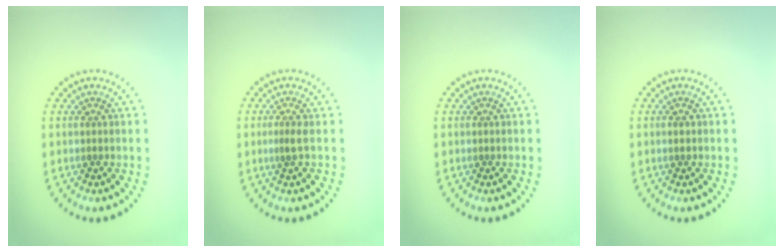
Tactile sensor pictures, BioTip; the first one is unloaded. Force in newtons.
{"total": 0.8, "press": 0.5, "slide": 0.6}
{"total": 0.0}
{"total": 0.8, "press": 0.8, "slide": 0.1}